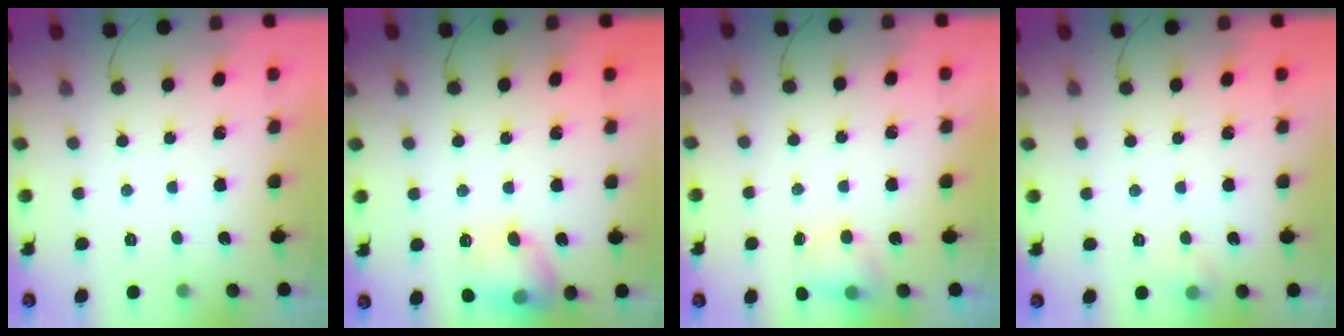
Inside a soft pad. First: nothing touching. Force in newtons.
{"total": 13.3, "press": 13.2, "slide": 1.4}
{"total": 5.2, "press": 5.1, "slide": 1.1}
{"total": 5.2, "press": 5.1, "slide": 1.2}